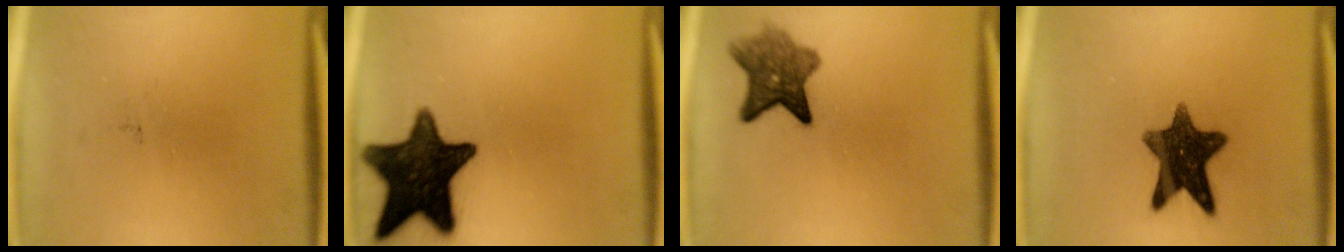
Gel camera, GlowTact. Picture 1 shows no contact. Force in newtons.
{"total": 17.3}
{"total": 6.8}
{"total": 11.9}